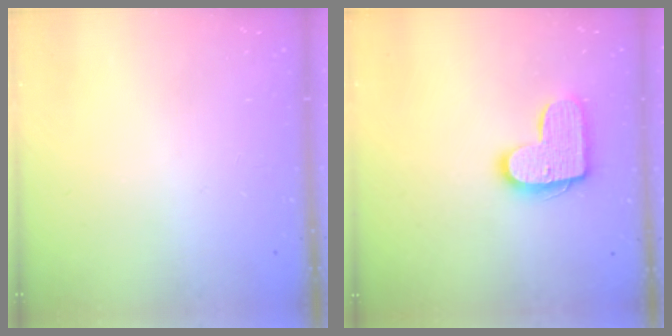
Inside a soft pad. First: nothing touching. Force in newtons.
{"total": 13.5, "press": 13.5, "slide": 0.6}